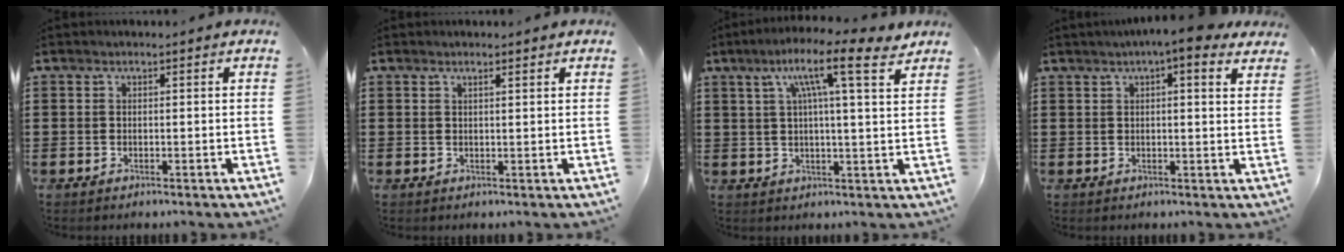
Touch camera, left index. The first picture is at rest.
{"total": 1.1, "force": [1.0, 0.0, 0.6], "torque": [-0.013, -0.001, 0.018]}
{"total": 10.2, "force": [5.8, 1.5, 8.2], "torque": [-0.147, -0.018, 0.088]}
{"total": 4.6, "force": [3.4, 0.3, 3.1], "torque": [-0.053, -0.007, 0.056]}